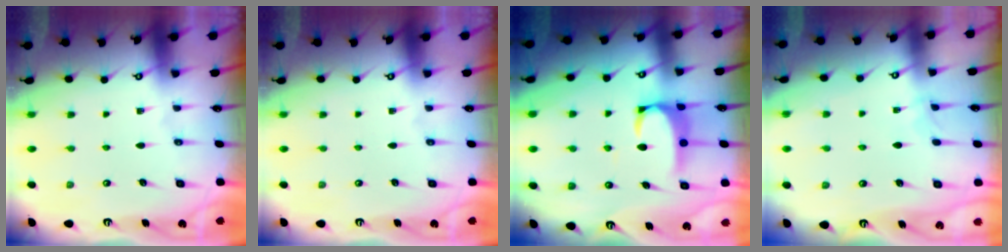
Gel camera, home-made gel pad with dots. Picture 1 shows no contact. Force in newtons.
{"total": 0.0}
{"total": 3.0, "press": 2.9, "slide": 0.8}
{"total": 3.5, "press": 3.5, "slide": 0.2}